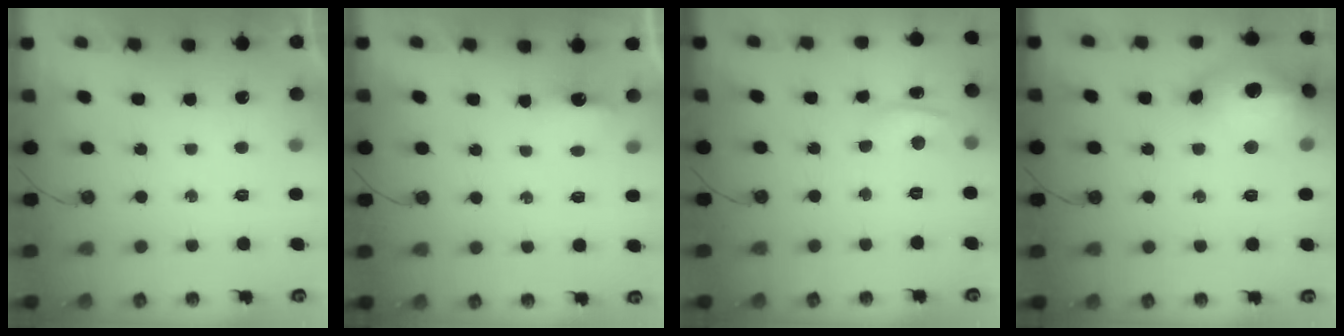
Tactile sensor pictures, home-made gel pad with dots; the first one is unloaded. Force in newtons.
{"total": 3.2, "press": 3.1, "slide": 0.6}
{"total": 1.4, "press": 1.2, "slide": 0.7}
{"total": 20.7, "press": 20.6, "slide": 1.4}